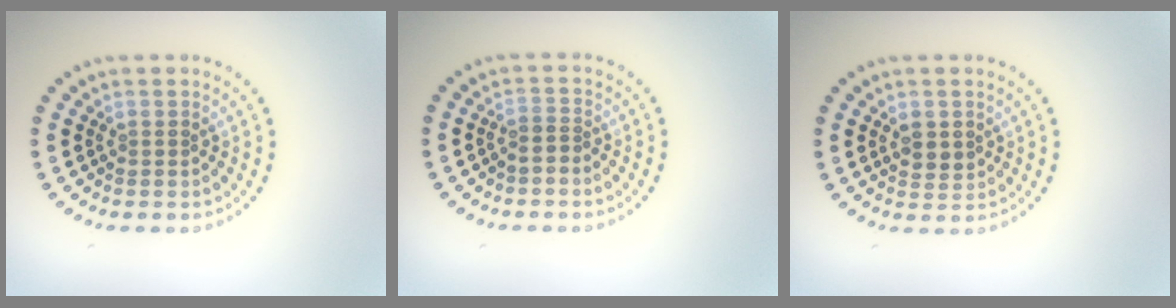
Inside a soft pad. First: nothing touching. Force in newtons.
{"total": 0.9, "press": 0.6, "slide": 0.7}
{"total": 1.7, "press": 1.7, "slide": 0.5}